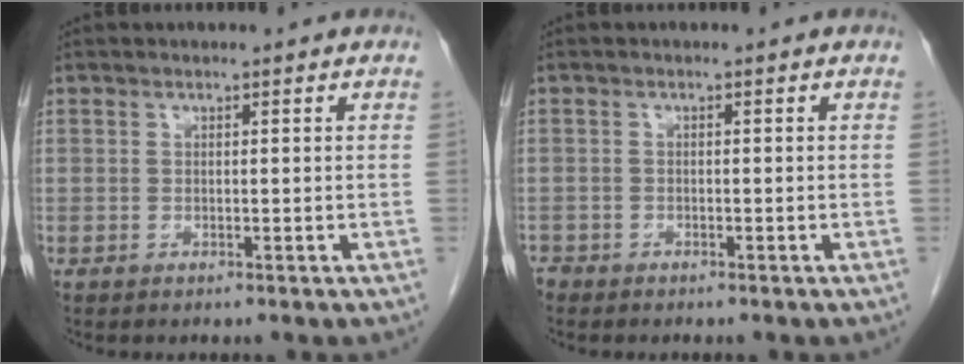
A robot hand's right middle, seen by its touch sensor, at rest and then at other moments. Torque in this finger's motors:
{"motor_torque": [0.26, -0.45, -0.03, -0.10]}